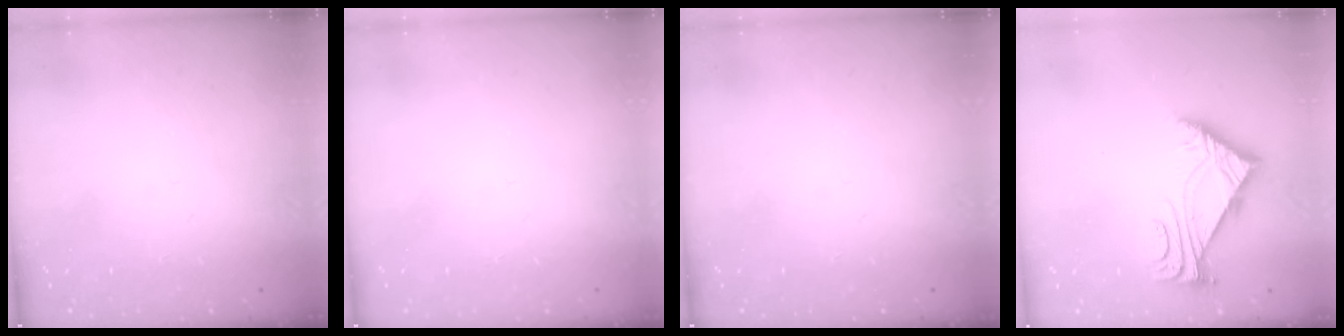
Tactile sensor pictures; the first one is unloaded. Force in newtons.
{"total": 0.0}
{"total": 0.0}
{"total": 5.6, "press": 5.5, "slide": 1.0}